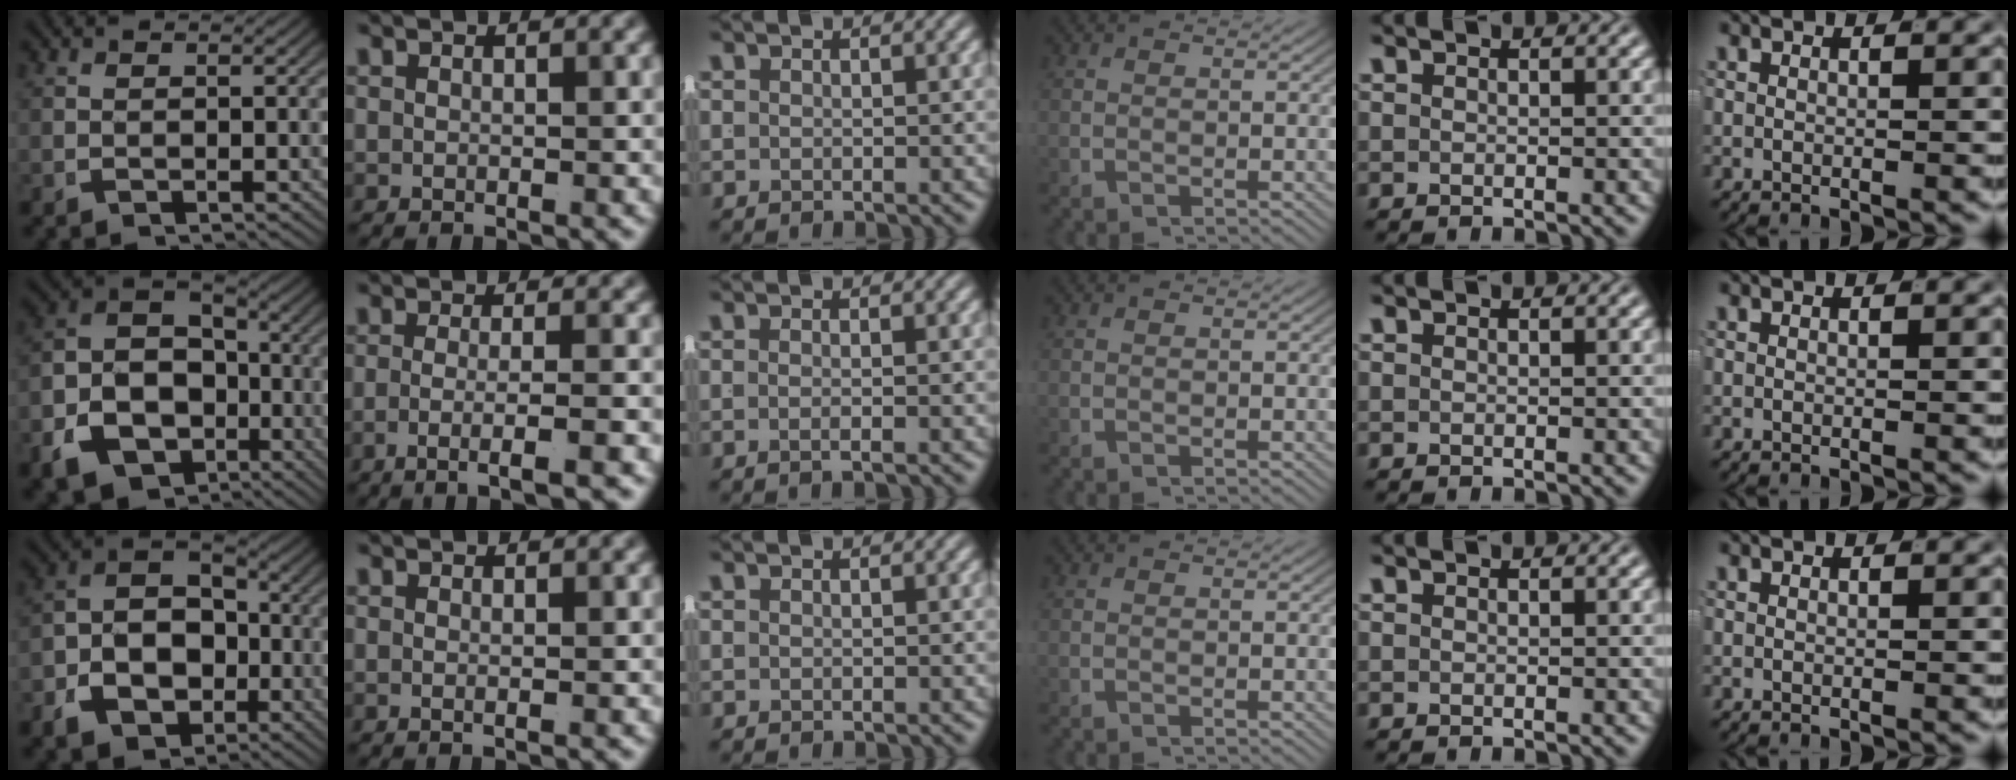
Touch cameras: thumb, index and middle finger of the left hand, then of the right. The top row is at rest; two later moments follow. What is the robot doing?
{"motion": "lift_and_place", "object": "shorts"}